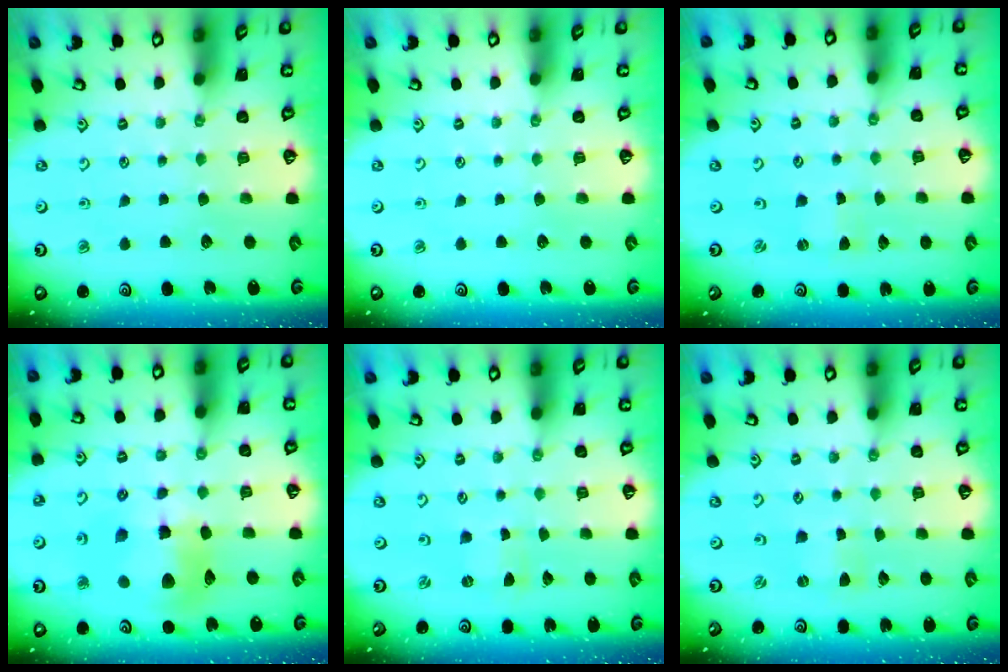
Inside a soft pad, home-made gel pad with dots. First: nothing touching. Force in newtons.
{"total": 0.0}
{"total": 0.0}
{"total": 15.2, "press": 15.0, "slide": 2.4}
{"total": 0.0}
{"total": 0.0}